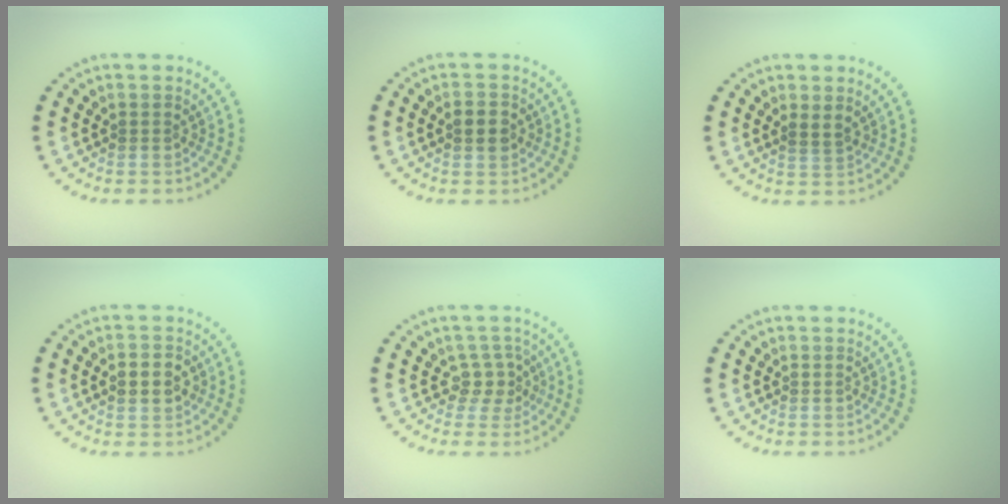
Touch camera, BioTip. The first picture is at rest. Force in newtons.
{"total": 2.2, "press": 2.2, "slide": 0.0}
{"total": 1.0, "press": 0.9, "slide": 0.4}
{"total": 3.1, "press": 3.1, "slide": 0.1}
{"total": 2.0, "press": 1.5, "slide": 1.4}
{"total": 0.0}